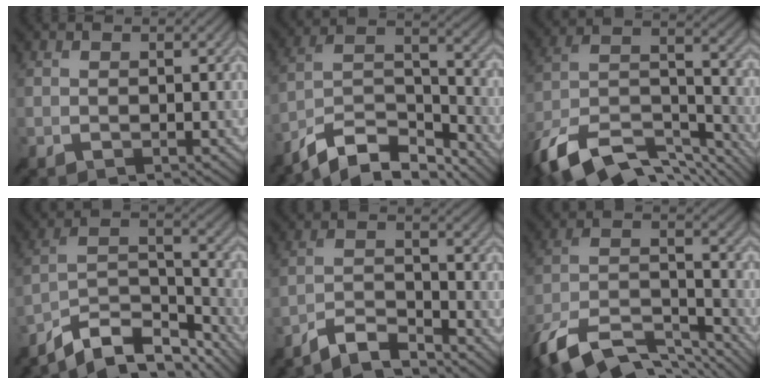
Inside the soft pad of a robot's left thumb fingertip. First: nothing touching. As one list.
[{"total": 11.1, "force": [-8.7, 3.7, 6.0], "torque": [-0.120, 0.007, -0.159]}, {"total": 15.9, "force": [-11.2, 6.7, 9.2], "torque": [-0.229, -0.017, -0.185]}, {"total": 10.6, "force": [-8.3, 3.8, 5.5], "torque": [-0.103, 0.005, -0.151]}, {"total": 5.0, "force": [-4.5, 0.8, 2.1], "torque": [-0.046, 0.003, -0.093]}, {"total": 14.7, "force": [-10.9, 5.5, 8.2], "torque": [-0.195, -0.010, -0.189]}]